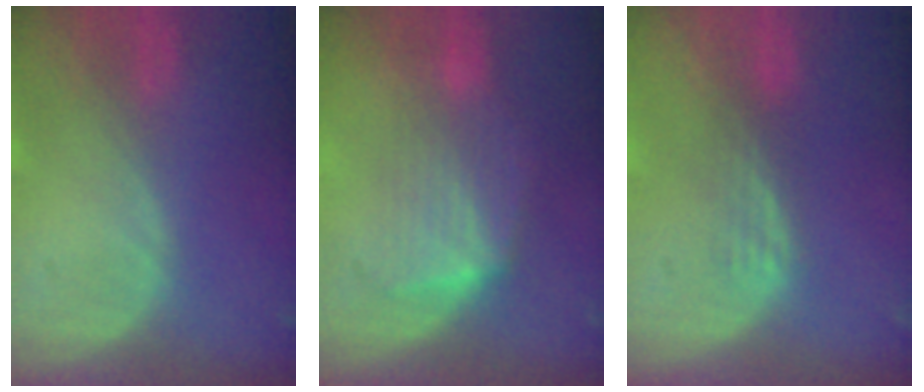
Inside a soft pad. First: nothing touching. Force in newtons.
{"total": 7.1, "press": 6.6, "slide": 2.8}
{"total": 2.2, "press": 2.2, "slide": 0.2}